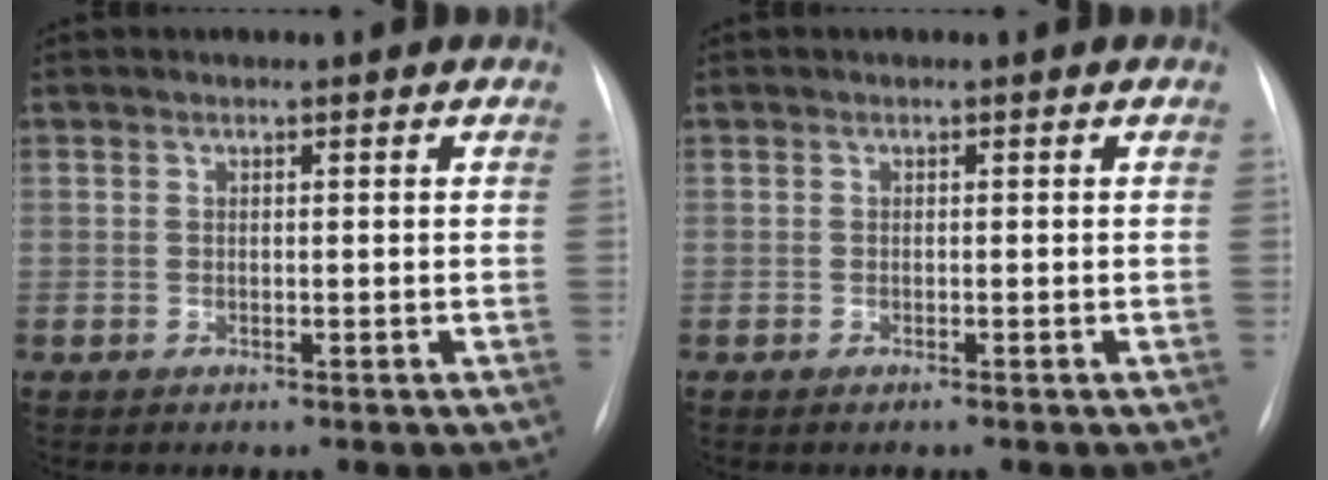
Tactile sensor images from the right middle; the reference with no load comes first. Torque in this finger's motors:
{"motor_torque": [0.25, -0.42, -0.01, 0.01]}